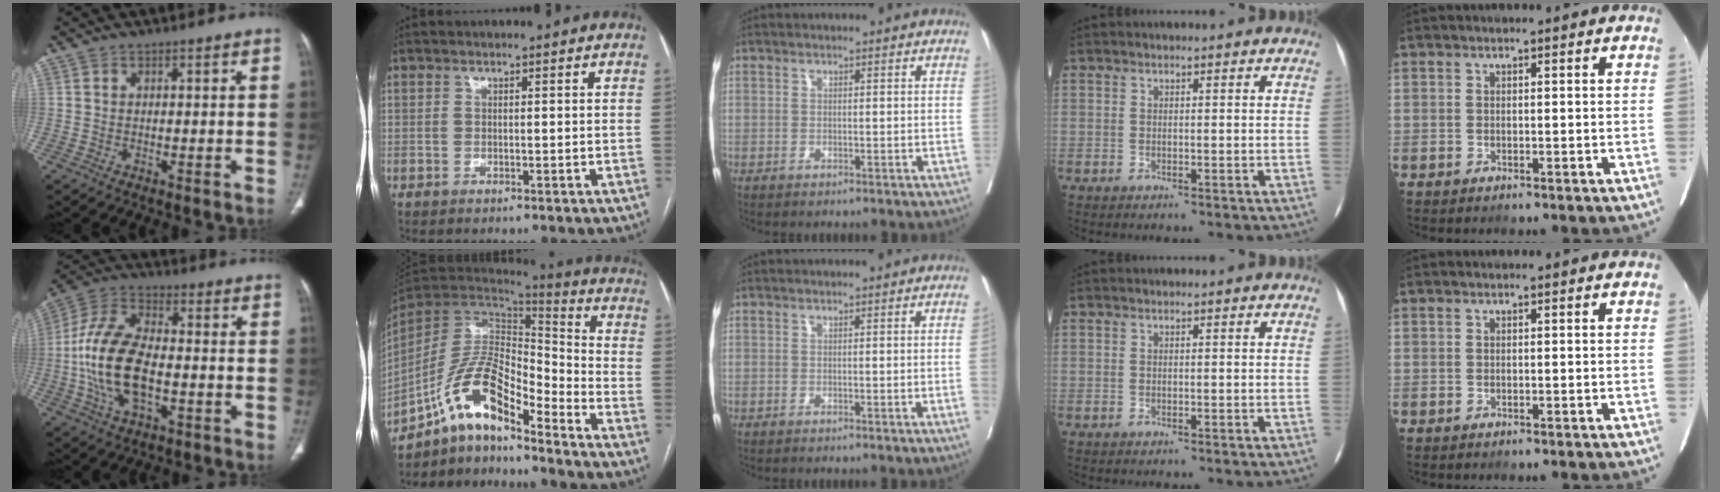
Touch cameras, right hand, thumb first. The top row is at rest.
{"thumb": {"total": 16.2, "force": [-3.0, 8.7, 13.3], "torque": [-0.269, 0.029, -0.057]}, "index": {"total": 14.3, "force": [-9.9, 3.9, 9.5], "torque": [-0.177, 0.039, -0.173]}, "middle": {"total": 1.0, "force": [-0.1, -0.2, 1.0], "torque": [-0.018, -0.001, 0.002]}}